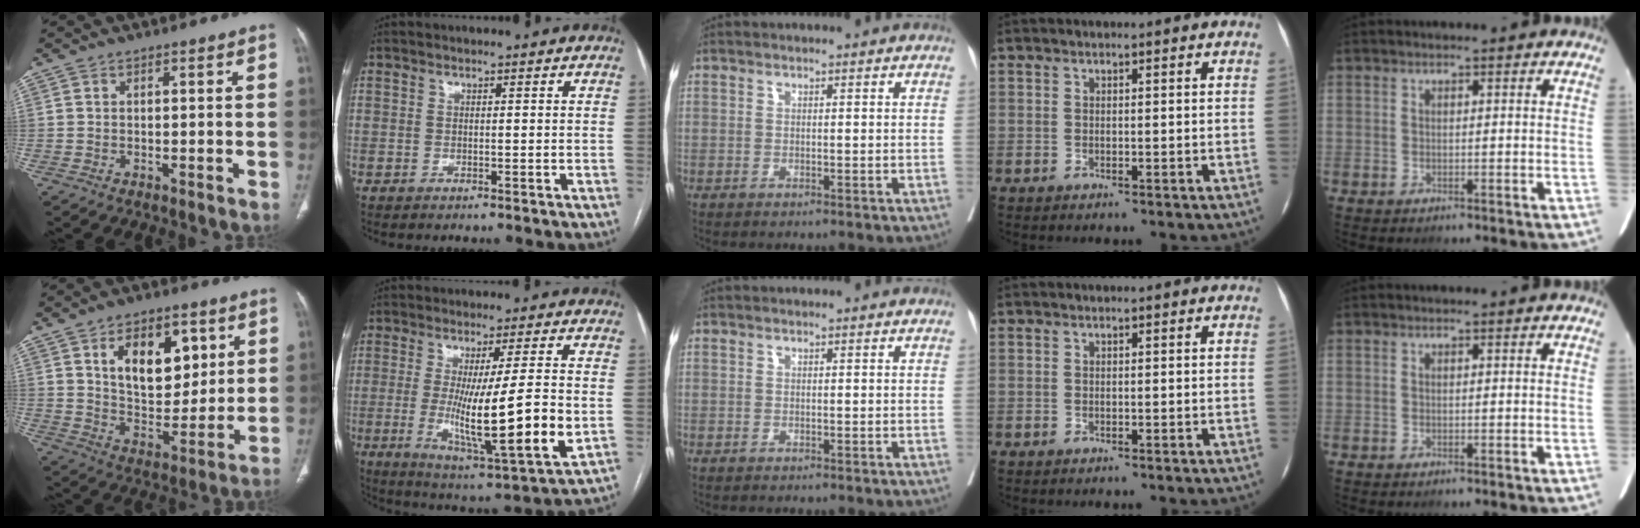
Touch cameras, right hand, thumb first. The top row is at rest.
{"thumb": {"total": 15.4, "force": [5.6, 9.1, 11.1], "torque": [-0.122, -0.030, 0.101]}, "index": {"total": 16.3, "force": [-1.8, 0.4, 16.2], "torque": [-0.281, -0.038, -0.024]}}